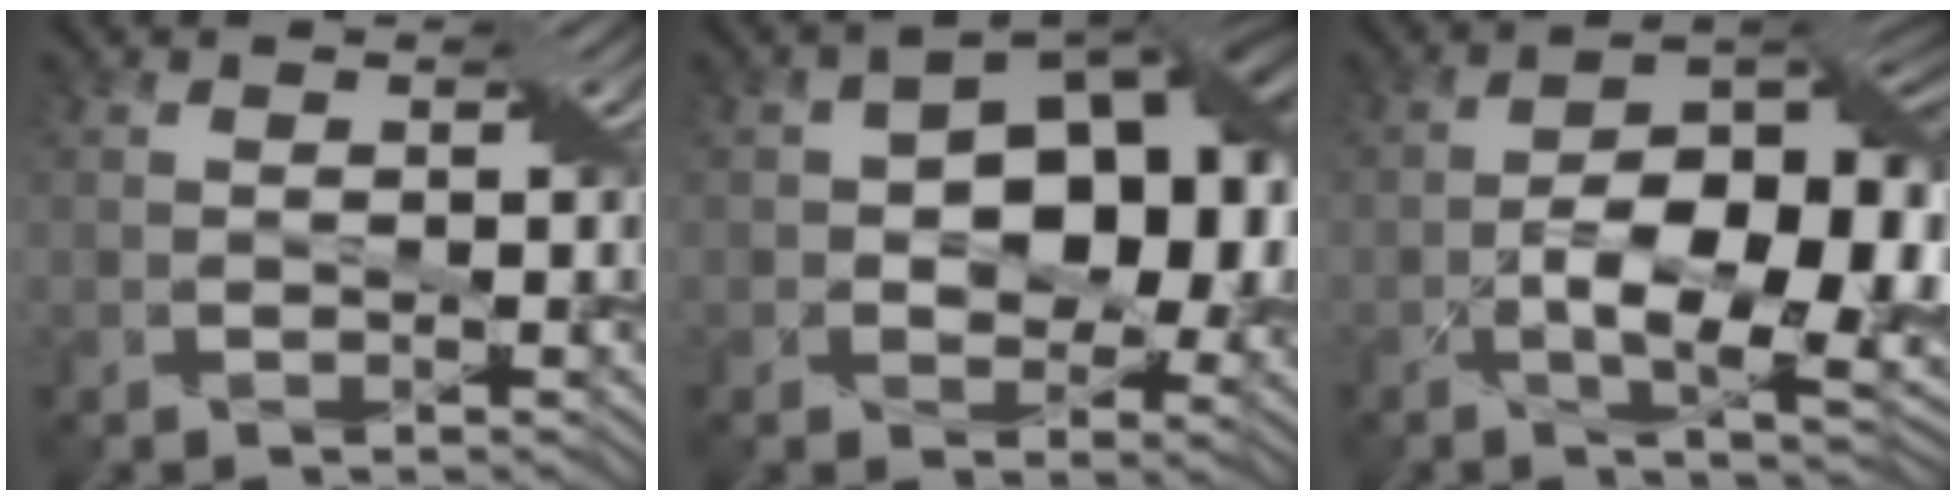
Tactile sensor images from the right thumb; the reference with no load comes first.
{"total": 12.1, "force": [1.0, 8.0, 9.0], "torque": [-0.113, 0.013, 0.014]}
{"total": 14.6, "force": [-3.1, 6.7, 12.6], "torque": [-0.190, -0.002, -0.042]}